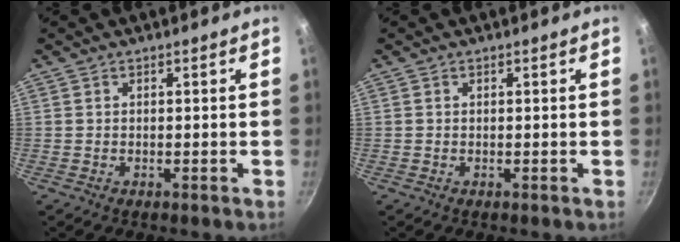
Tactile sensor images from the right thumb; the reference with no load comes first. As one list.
[{"total": 0.0}]